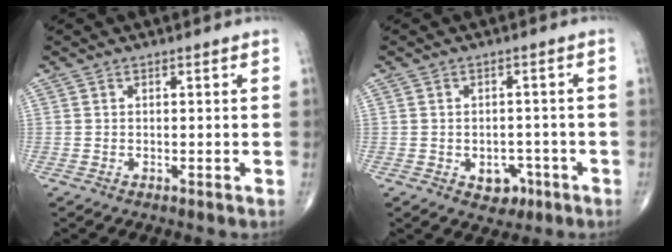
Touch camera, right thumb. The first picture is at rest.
{"total": 4.7, "force": [-1.9, 3.5, 2.5], "torque": [-0.008, 0.015, -0.020]}